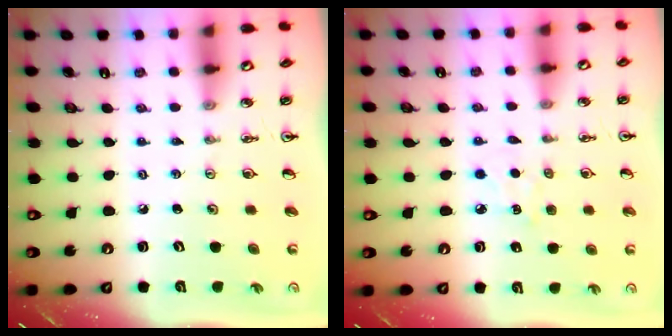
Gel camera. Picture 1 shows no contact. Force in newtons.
{"total": 4.7, "press": 4.7, "slide": 0.6}